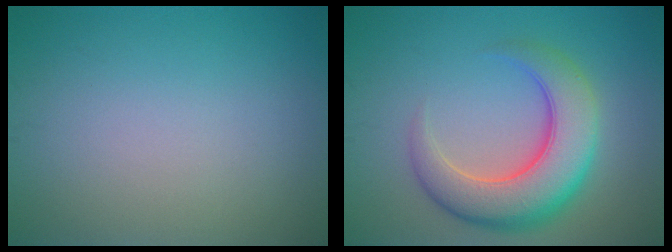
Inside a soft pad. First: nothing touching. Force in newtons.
{"total": 7.8, "press": 7.8, "slide": 0.4}